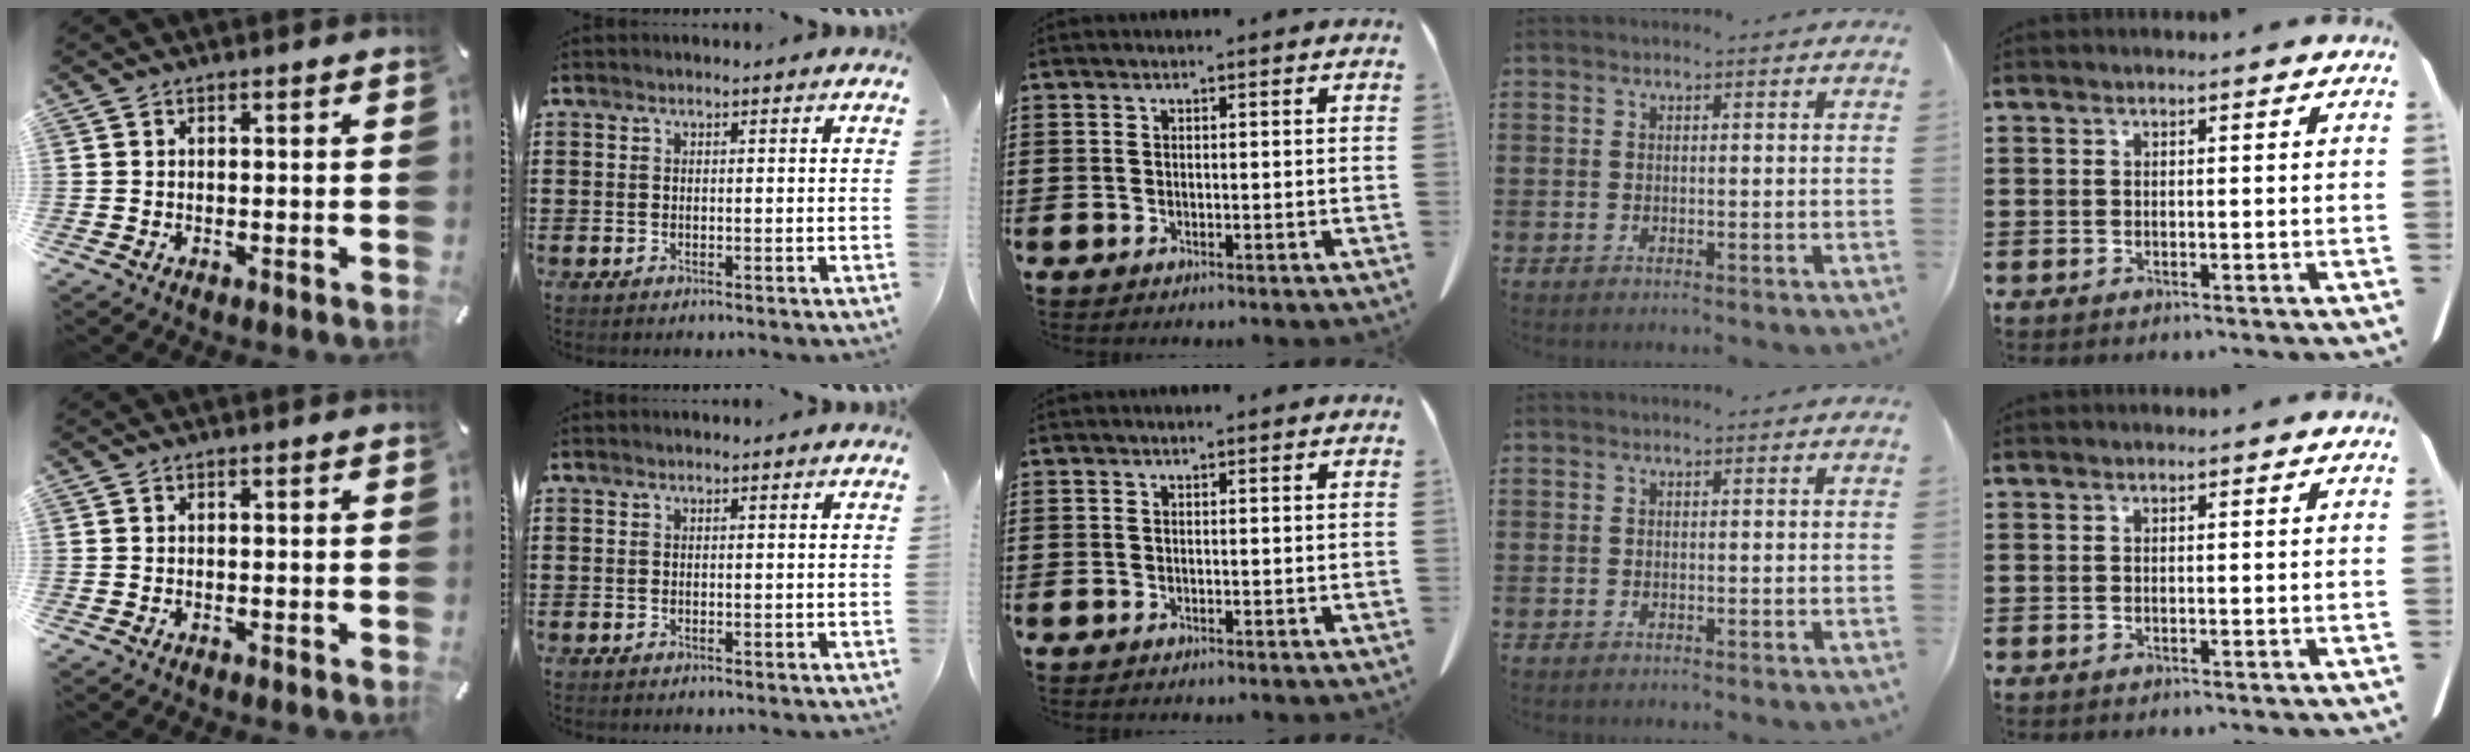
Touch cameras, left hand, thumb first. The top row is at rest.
{}